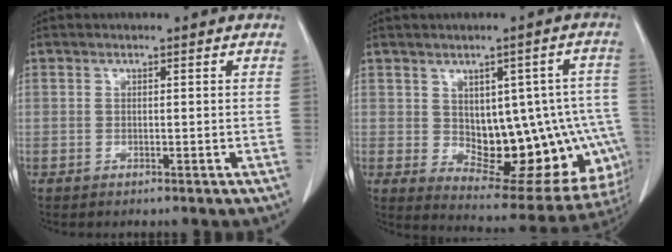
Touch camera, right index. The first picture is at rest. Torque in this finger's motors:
{"motor_torque": [0.47, -0.16, 0.25, 0.03]}